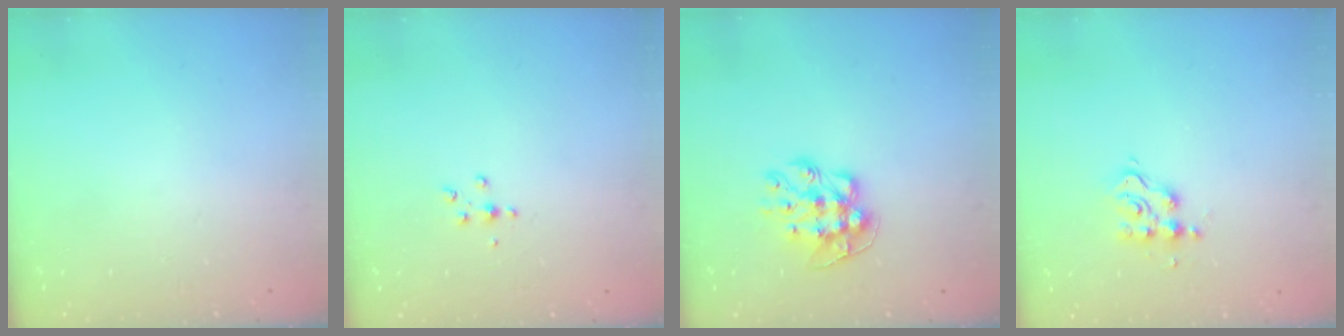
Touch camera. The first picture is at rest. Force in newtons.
{"total": 4.2, "press": 4.2, "slide": 0.6}
{"total": 9.5, "press": 9.5, "slide": 0.3}
{"total": 5.0, "press": 5.0, "slide": 0.2}